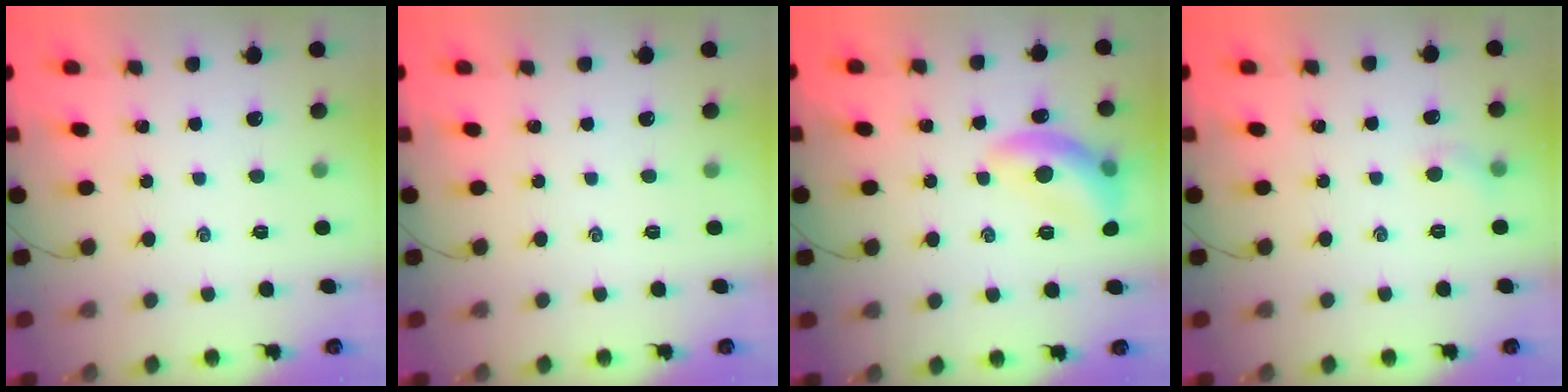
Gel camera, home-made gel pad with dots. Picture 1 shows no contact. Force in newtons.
{"total": 0.0}
{"total": 12.5, "press": 12.4, "slide": 1.0}
{"total": 4.8, "press": 4.5, "slide": 1.5}